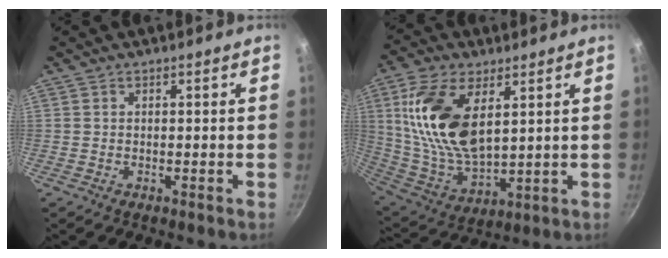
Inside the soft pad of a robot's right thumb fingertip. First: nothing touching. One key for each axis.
{"total": 18.9, "fx": 5.7, "fy": 9.9, "fz": 15.1, "tx": -0.288, "ty": -0.027, "tz": 0.120}